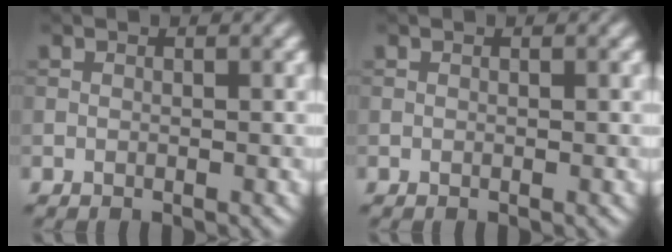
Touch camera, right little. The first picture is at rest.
{"total": 0.0}